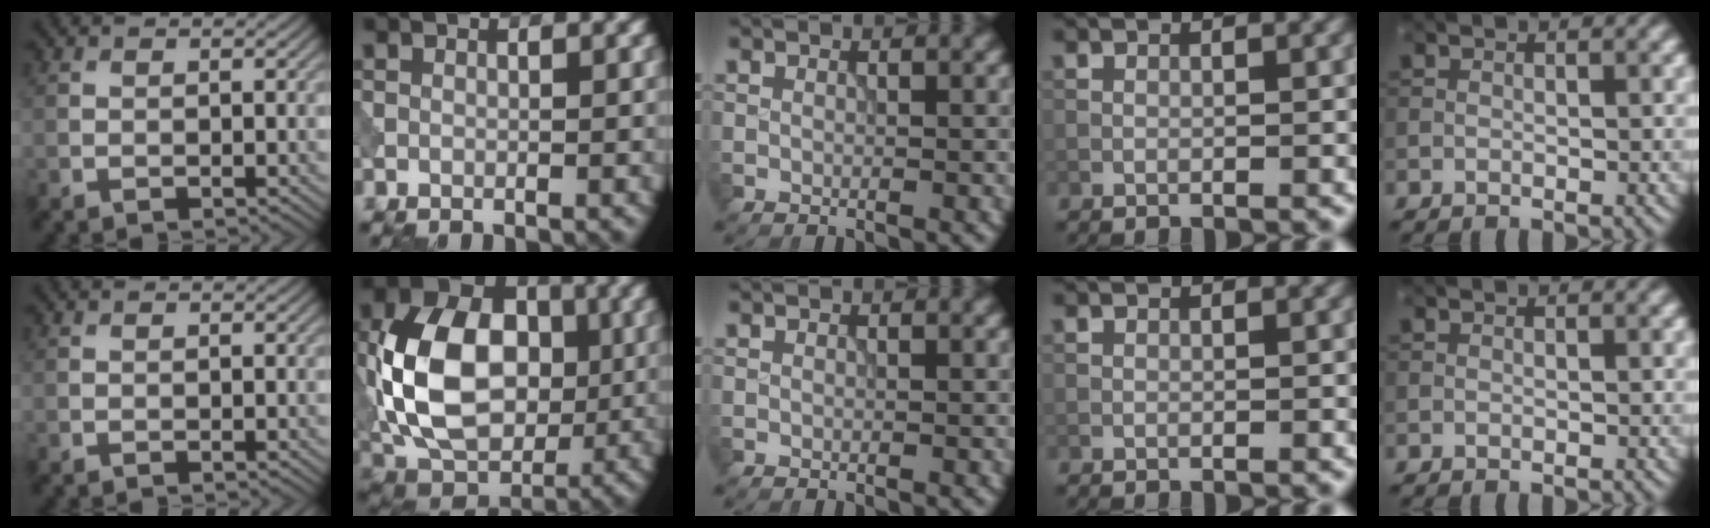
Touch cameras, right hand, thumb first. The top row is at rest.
{"index": {"total": 12.5, "force": [-0.2, 8.8, 8.8], "torque": [-0.173, 0.009, -0.009]}}